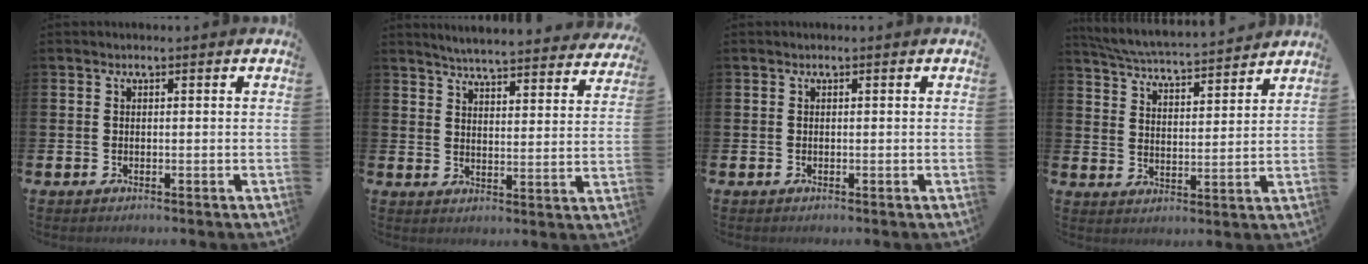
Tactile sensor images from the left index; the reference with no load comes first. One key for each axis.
{"total": 5.2, "fx": 5.2, "fy": 0.1, "fz": 0.8, "tx": -0.029, "ty": -0.043, "tz": 0.087}
{"total": 0.0}
{"total": 5.3, "fx": 5.2, "fy": 0.1, "fz": 1.0, "tx": -0.041, "ty": -0.042, "tz": 0.088}